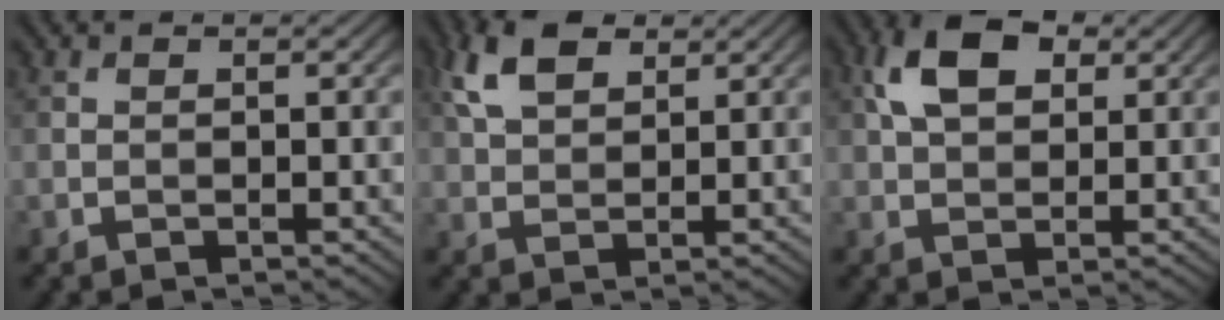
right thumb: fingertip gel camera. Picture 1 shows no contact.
{"total": 6.7, "force": [3.5, 3.5, 4.5], "torque": [-0.103, 0.012, 0.065]}
{"total": 7.2, "force": [2.7, 4.3, 5.1], "torque": [-0.105, 0.012, 0.043]}